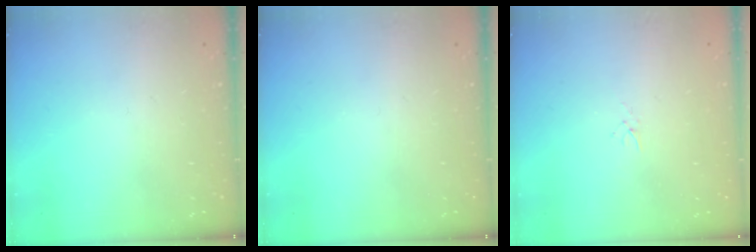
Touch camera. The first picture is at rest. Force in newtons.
{"total": 0.0}
{"total": 1.0, "press": 1.0, "slide": 0.3}